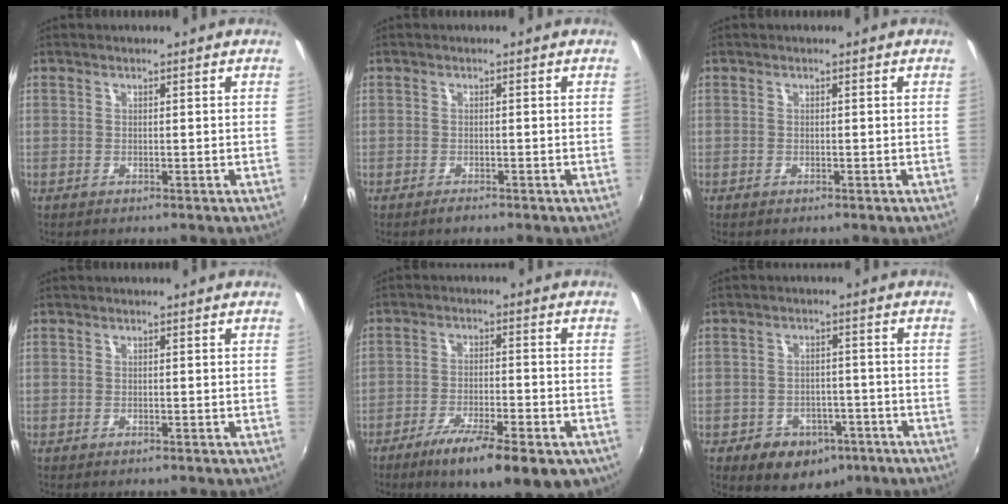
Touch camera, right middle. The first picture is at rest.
{"total": 1.0, "force": [-0.9, 0.4, 0.4], "torque": [-0.007, -0.003, -0.017]}
{"total": 0.0}
{"total": 0.0}
{"total": 15.0, "force": [-9.0, 4.1, 11.3], "torque": [-0.192, -0.035, -0.133]}
{"total": 10.2, "force": [-5.6, 7.2, 4.4], "torque": [-0.096, 0.012, -0.056]}